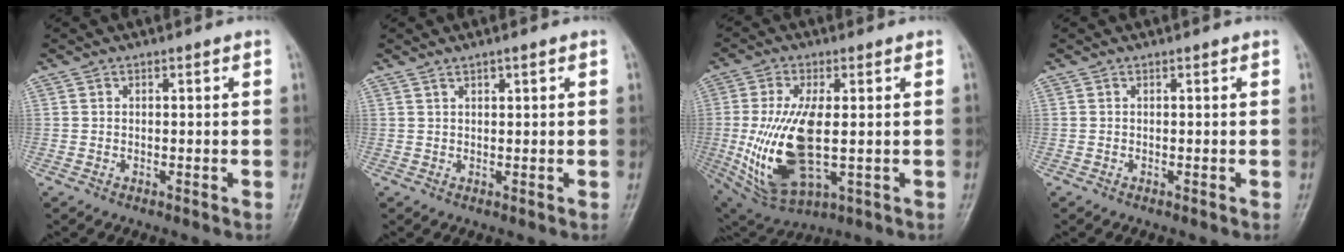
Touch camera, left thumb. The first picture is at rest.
{"total": 1.4, "force": [0.8, 0.4, 1.1], "torque": [-0.019, 0.001, 0.017]}
{"total": 16.5, "force": [-1.1, 7.3, 14.7], "torque": [-0.296, -0.012, 0.001]}
{"total": 0.0}